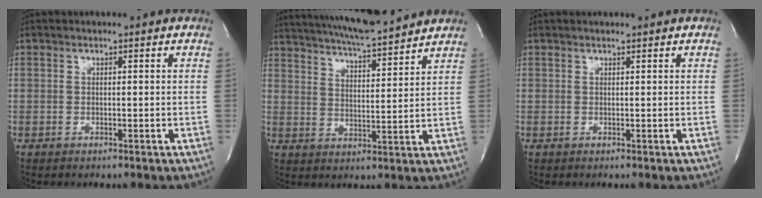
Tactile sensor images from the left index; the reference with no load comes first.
{"total": 16.8, "force": [15.1, 1.7, 7.3], "torque": [-0.131, 0.020, 0.231]}
{"total": 1.3, "force": [1.2, 0.1, 0.5], "torque": [-0.008, 0.012, 0.021]}